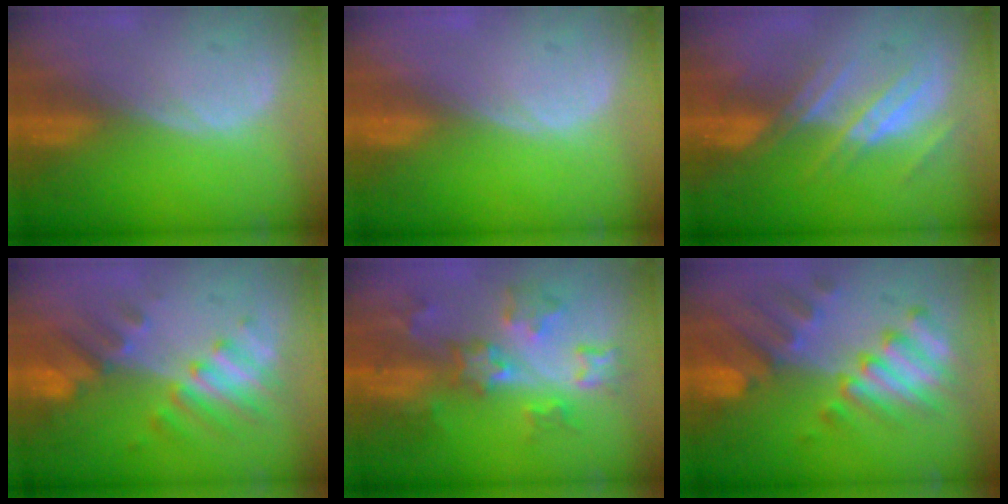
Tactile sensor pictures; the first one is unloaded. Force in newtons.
{"total": 0.0}
{"total": 7.3, "press": 6.8, "slide": 2.6}
{"total": 7.8, "press": 6.9, "slide": 3.7}
{"total": 8.7, "press": 7.8, "slide": 3.9}
{"total": 10.3, "press": 9.0, "slide": 5.2}